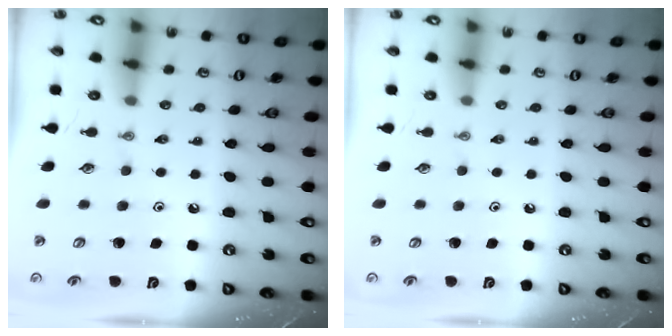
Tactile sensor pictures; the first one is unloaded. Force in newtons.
{"total": 0.0}